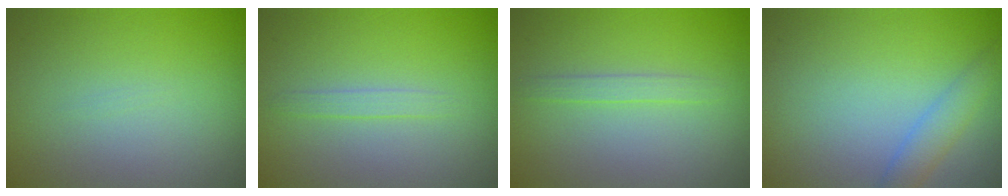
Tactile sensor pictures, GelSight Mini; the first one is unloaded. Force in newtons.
{"total": 1.1, "press": 1.0, "slide": 0.1}
{"total": 1.1, "press": 1.1, "slide": 0.0}
{"total": 2.2, "press": 2.2, "slide": 0.2}